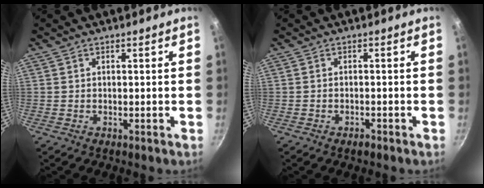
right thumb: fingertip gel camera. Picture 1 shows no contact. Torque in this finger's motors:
{"motor_torque": [-0.32, 0.23, -0.51, 0.14, 0.00]}